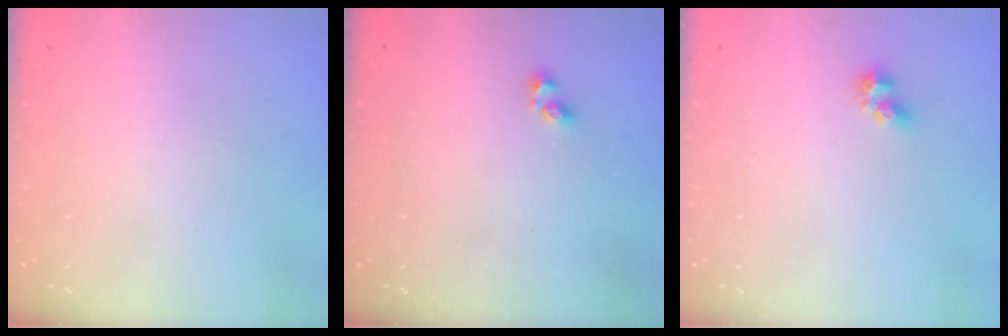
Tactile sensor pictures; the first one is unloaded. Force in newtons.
{"total": 3.0, "press": 3.0, "slide": 0.4}
{"total": 5.0, "press": 4.9, "slide": 0.6}